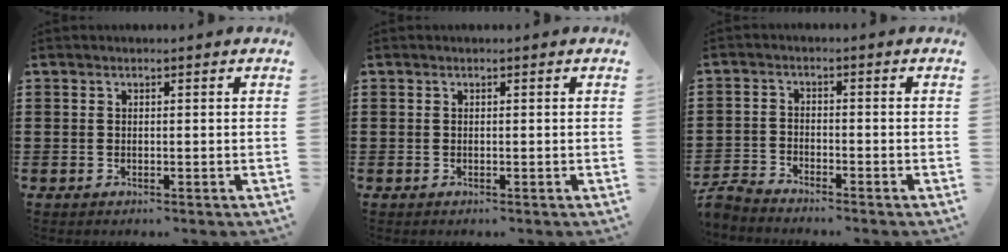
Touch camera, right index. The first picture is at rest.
{"total": 0.0}
{"total": 3.1, "force": [-3.1, 0.2, 0.2], "torque": [-0.023, 0.000, -0.069]}